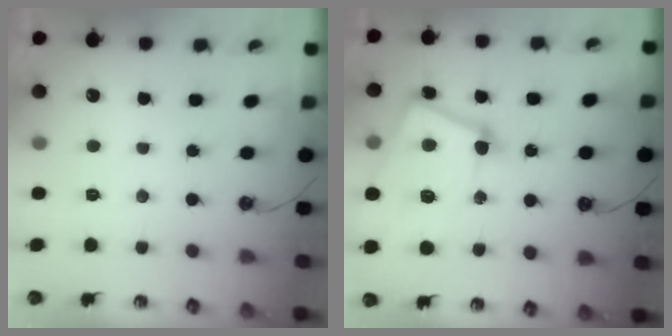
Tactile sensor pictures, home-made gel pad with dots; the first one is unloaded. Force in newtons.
{"total": 15.9, "press": 15.8, "slide": 2.1}